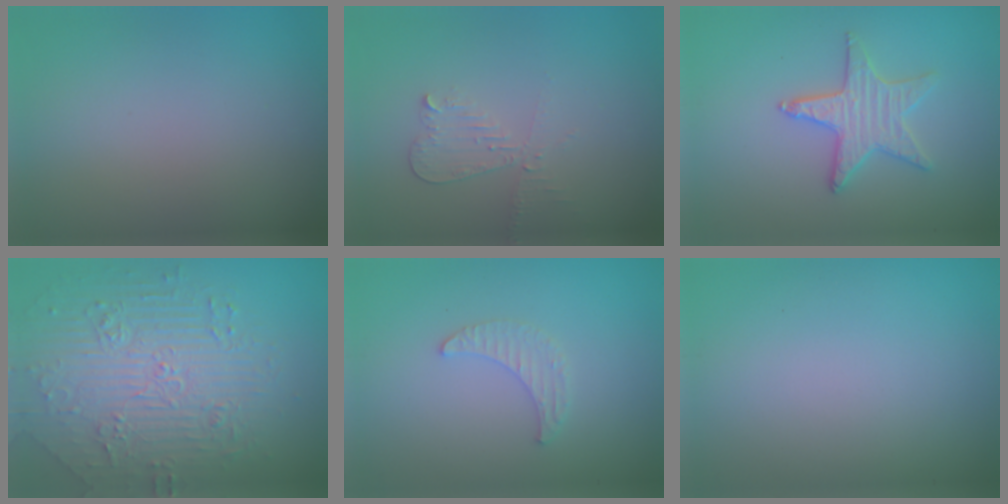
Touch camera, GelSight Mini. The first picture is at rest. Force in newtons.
{"total": 2.1, "press": 2.1, "slide": 0.2}
{"total": 3.0, "press": 3.0, "slide": 0.4}
{"total": 5.3, "press": 5.0, "slide": 1.6}
{"total": 1.6, "press": 1.5, "slide": 0.4}
{"total": 0.0}